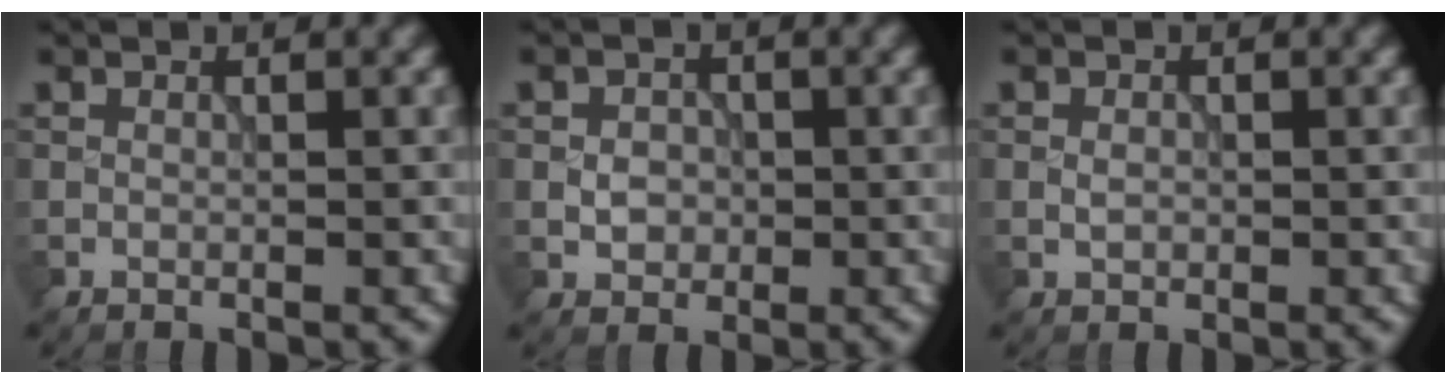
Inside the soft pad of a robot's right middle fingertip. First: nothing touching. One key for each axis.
{"total": 2.0, "fx": -0.3, "fy": 1.7, "fz": 0.9, "tx": -0.011, "ty": 0.000, "tz": -0.008}
{"total": 1.1, "fx": -0.1, "fy": 0.8, "fz": 0.7, "tx": -0.014, "ty": 0.000, "tz": -0.003}